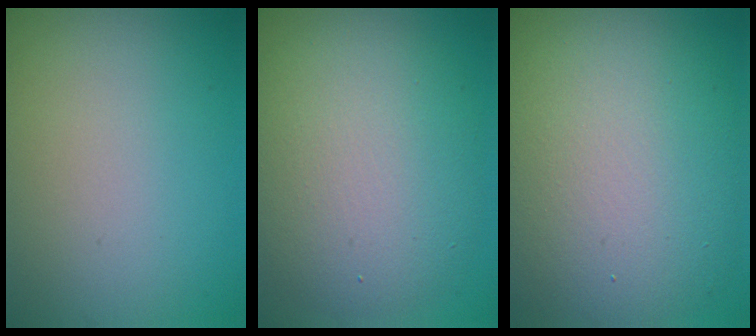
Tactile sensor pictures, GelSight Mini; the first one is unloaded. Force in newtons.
{"total": 8.5, "press": 8.5, "slide": 0.3}
{"total": 12.3, "press": 12.2, "slide": 1.0}